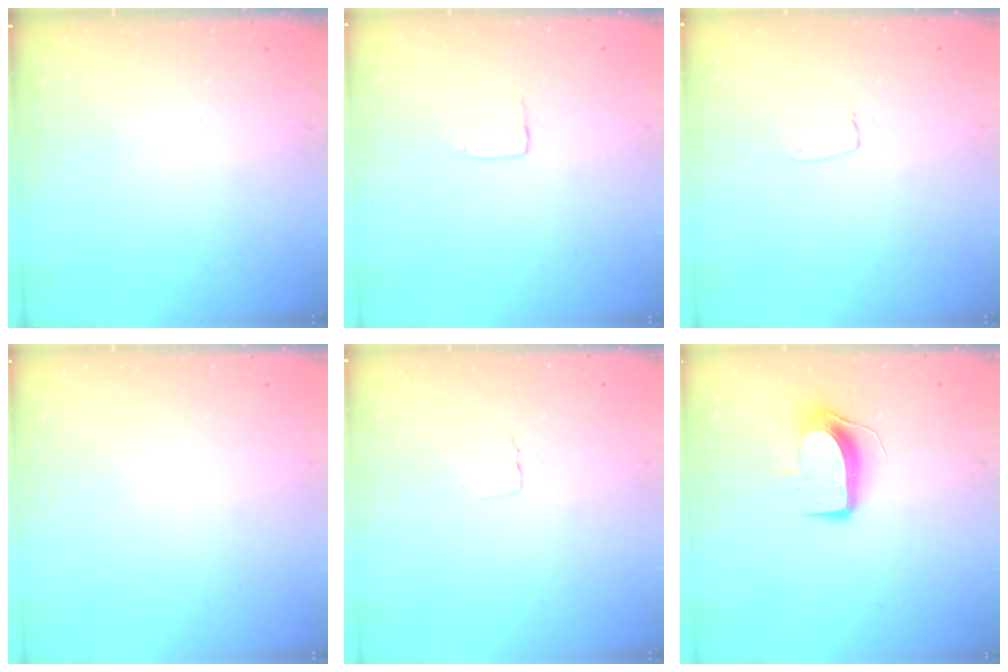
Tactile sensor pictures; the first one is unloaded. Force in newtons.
{"total": 3.7, "press": 3.7, "slide": 0.1}
{"total": 3.5, "press": 3.5, "slide": 0.2}
{"total": 0.0}
{"total": 2.6, "press": 2.6, "slide": 0.1}
{"total": 8.8, "press": 8.8, "slide": 0.2}